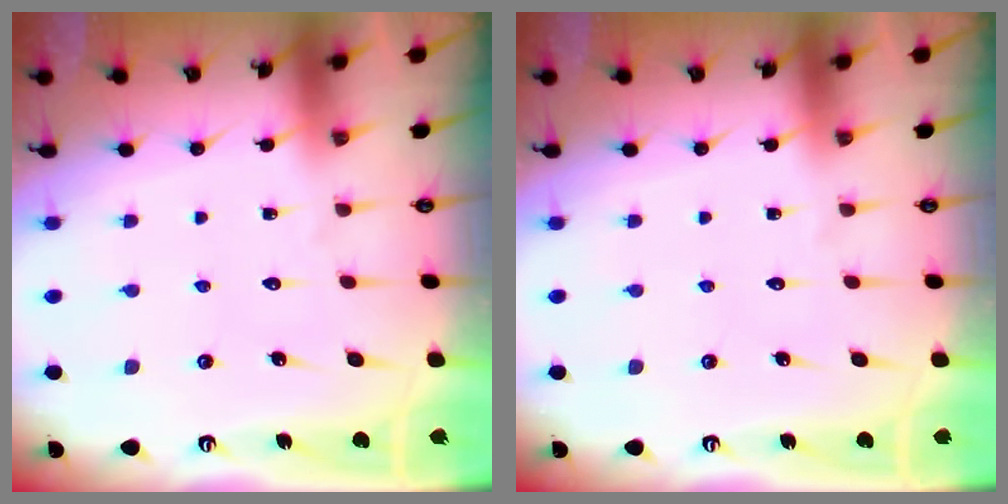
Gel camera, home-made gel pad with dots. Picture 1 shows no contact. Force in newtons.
{"total": 0.0}